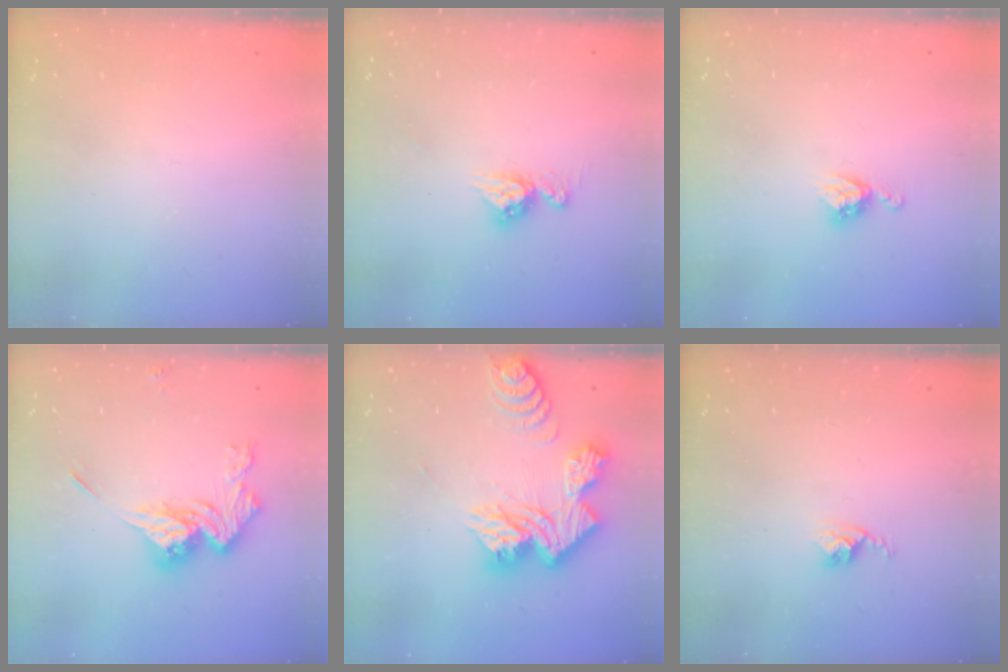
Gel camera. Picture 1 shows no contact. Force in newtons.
{"total": 8.5, "press": 8.4, "slide": 0.8}
{"total": 5.7, "press": 5.7, "slide": 0.5}
{"total": 14.5, "press": 14.5, "slide": 0.8}
{"total": 20.1, "press": 20.0, "slide": 1.8}
{"total": 2.5, "press": 2.5, "slide": 0.4}